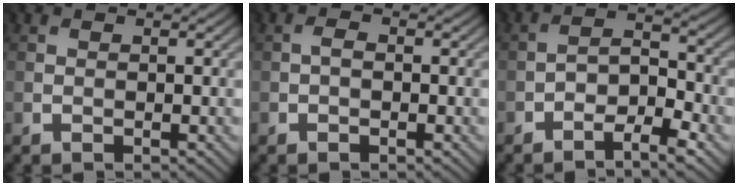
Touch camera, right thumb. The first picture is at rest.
{"total": 1.1, "force": [-0.2, 0.7, 0.8], "torque": [-0.015, 0.001, -0.003]}
{"total": 5.9, "force": [-4.0, 1.9, 3.9], "torque": [-0.058, 0.004, -0.072]}